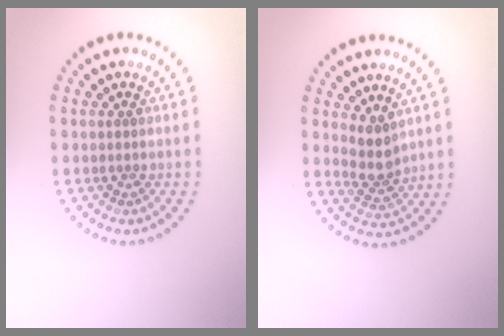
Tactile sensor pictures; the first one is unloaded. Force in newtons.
{"total": 2.4, "press": 2.0, "slide": 1.4}